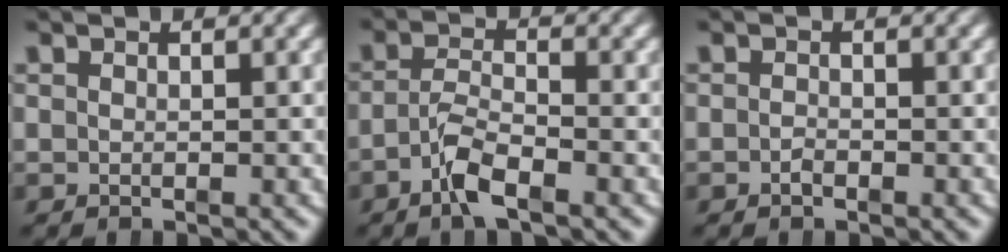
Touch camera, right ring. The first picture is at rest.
{"total": 3.2, "force": [-2.0, 0.9, 2.3], "torque": [-0.043, -0.008, -0.035]}
{"total": 0.8, "force": [-0.8, 0.2, 0.3], "torque": [-0.008, -0.004, -0.014]}